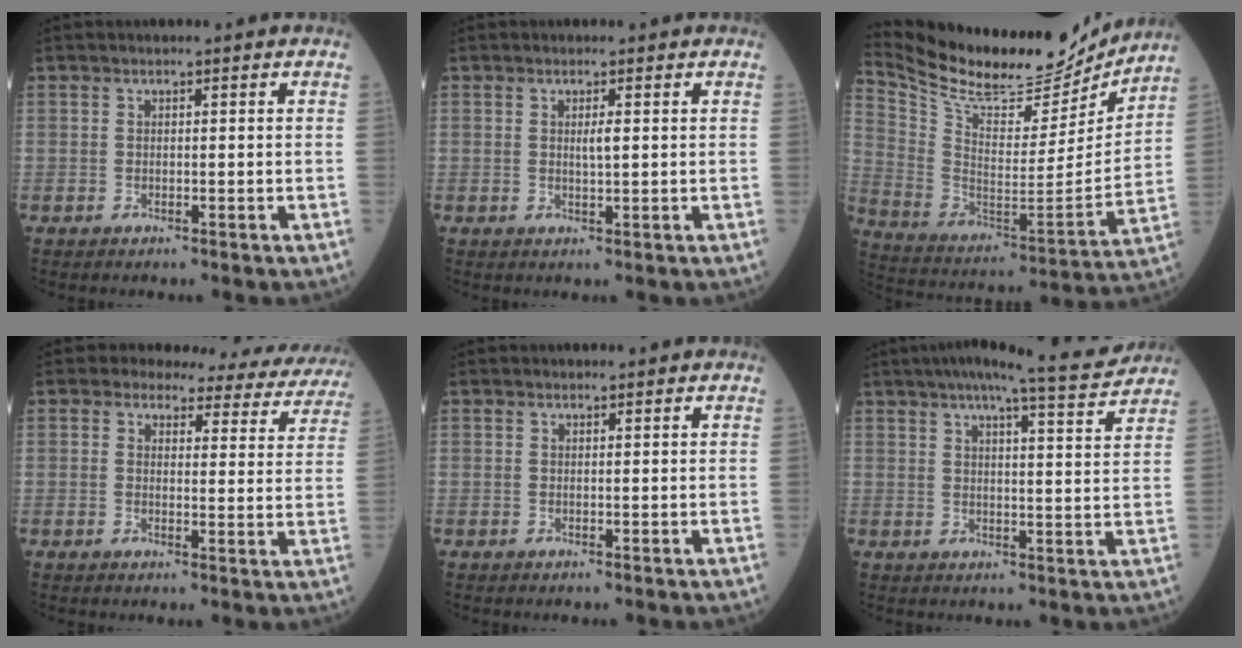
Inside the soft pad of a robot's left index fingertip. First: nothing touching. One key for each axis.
{"total": 1.4, "fx": 0.5, "fy": 0.1, "fz": 1.3, "tx": -0.029, "ty": -0.002, "tz": 0.008}
{"total": 23.4, "fx": 21.4, "fy": 5.0, "fz": 7.9, "tx": -0.159, "ty": -0.033, "tz": 0.339}
{"total": 14.0, "fx": 13.1, "fy": 4.3, "fz": 2.2, "tx": 0.006, "ty": -0.038, "tz": 0.116}
{"total": 0.9, "fx": 0.9, "fy": 0.0, "fz": 0.1, "tx": -0.010, "ty": 0.004, "tz": 0.013}
{"total": 11.5, "fx": 10.5, "fy": -0.4, "fz": 4.8, "tx": -0.071, "ty": 0.000, "tz": 0.132}